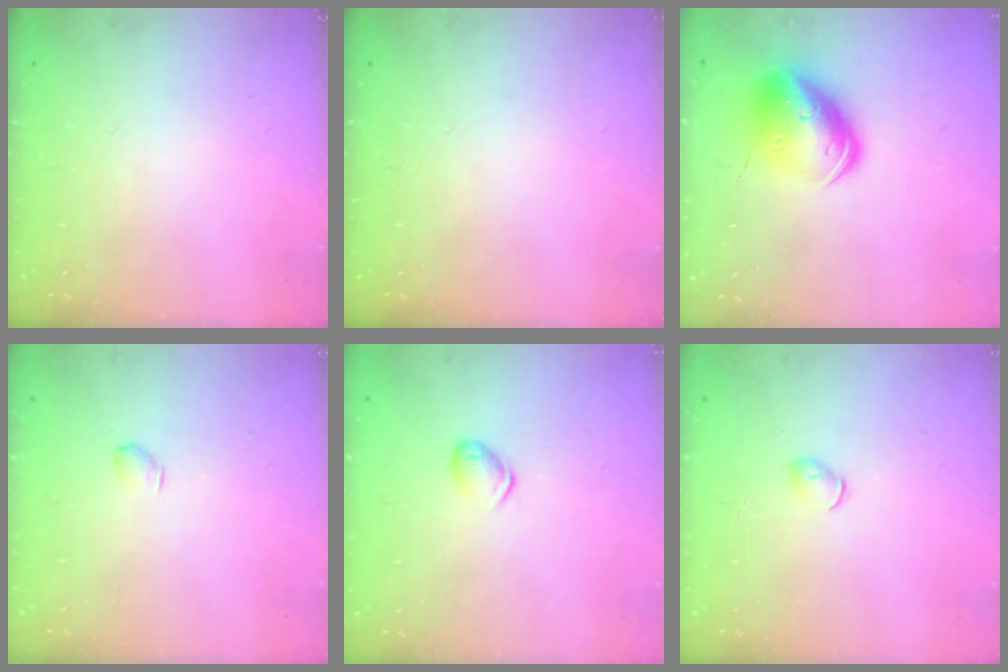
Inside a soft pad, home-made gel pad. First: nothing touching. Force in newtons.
{"total": 0.0}
{"total": 14.3, "press": 14.1, "slide": 2.4}
{"total": 2.9, "press": 2.9, "slide": 0.5}
{"total": 5.6, "press": 5.5, "slide": 1.0}
{"total": 2.9, "press": 2.9, "slide": 0.7}